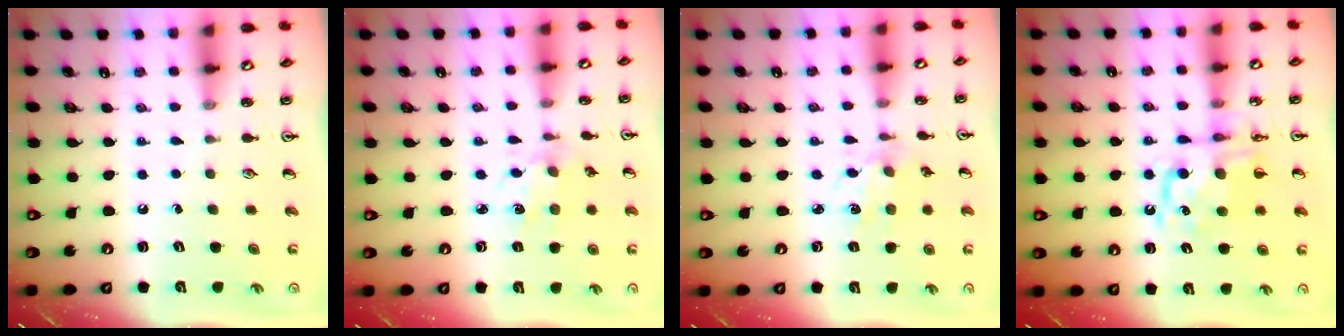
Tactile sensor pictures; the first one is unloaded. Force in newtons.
{"total": 3.0, "press": 2.9, "slide": 0.6}
{"total": 3.0, "press": 2.9, "slide": 0.6}
{"total": 11.3, "press": 11.3, "slide": 0.3}